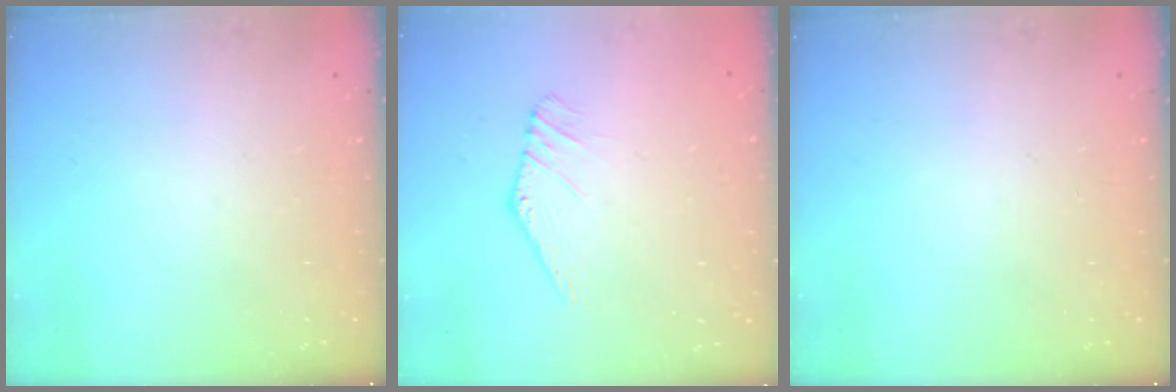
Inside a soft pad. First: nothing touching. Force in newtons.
{"total": 3.5, "press": 3.5, "slide": 0.1}
{"total": 0.0}